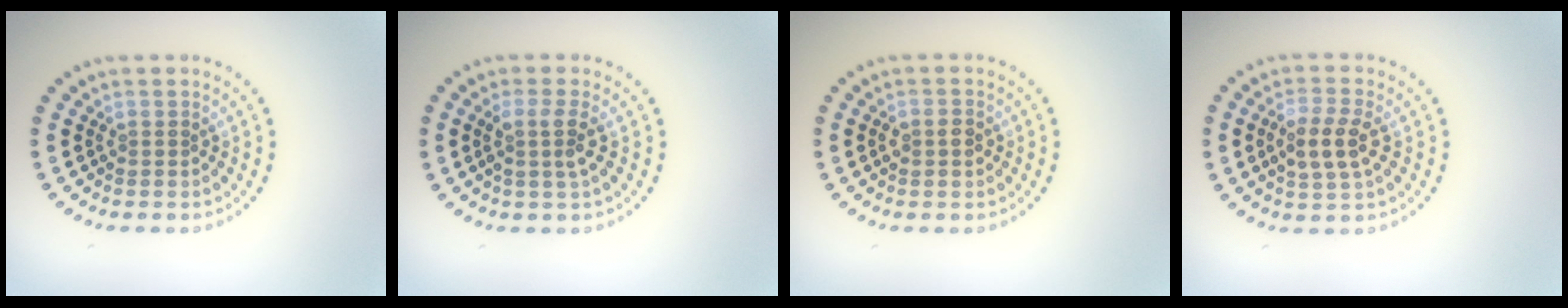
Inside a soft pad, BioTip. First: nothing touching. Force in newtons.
{"total": 2.2, "press": 1.8, "slide": 1.2}
{"total": 1.3, "press": 1.3, "slide": 0.3}
{"total": 3.4, "press": 3.3, "slide": 0.8}